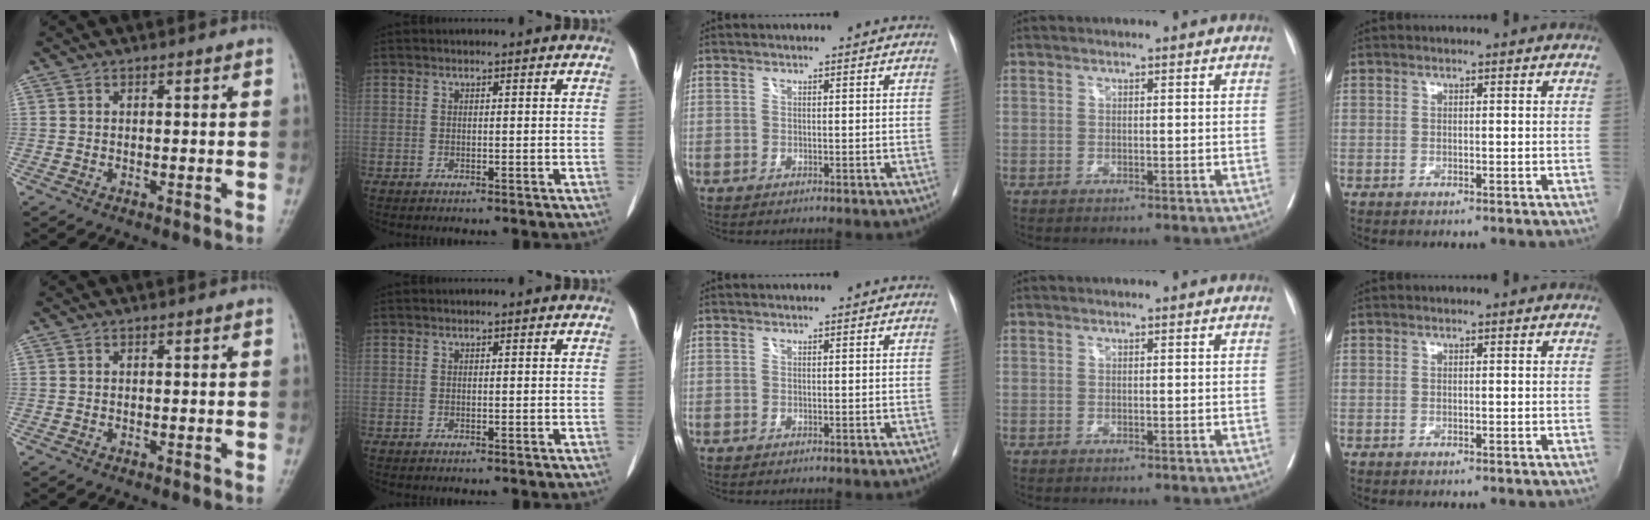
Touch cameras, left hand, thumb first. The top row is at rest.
{}